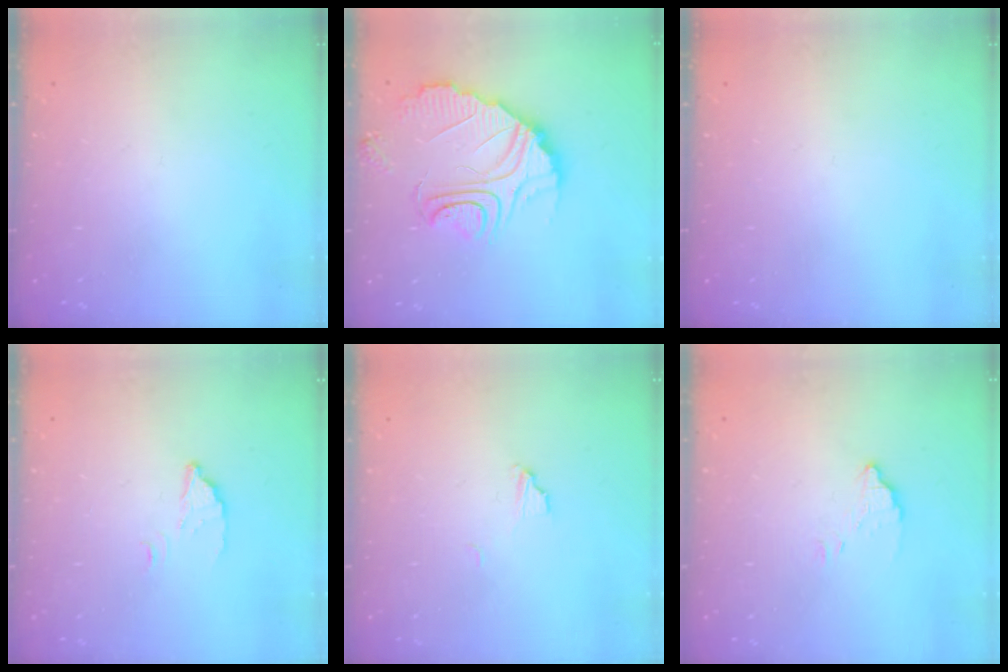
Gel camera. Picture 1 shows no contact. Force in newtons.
{"total": 12.4, "press": 12.4, "slide": 1.1}
{"total": 0.0}
{"total": 2.7, "press": 2.7, "slide": 0.3}
{"total": 3.5, "press": 3.5, "slide": 0.3}
{"total": 2.6, "press": 2.6, "slide": 0.0}